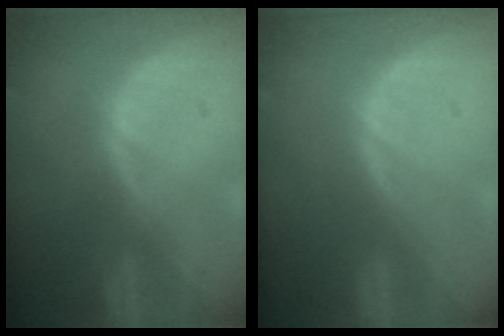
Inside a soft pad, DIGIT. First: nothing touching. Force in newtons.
{"total": 0.0}